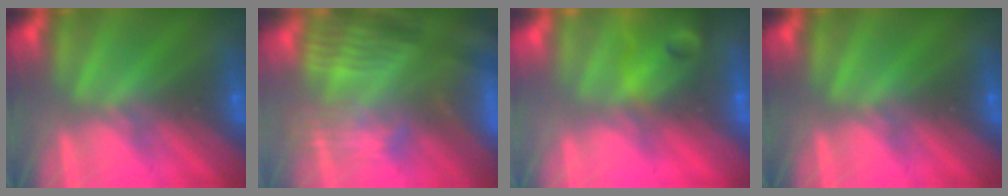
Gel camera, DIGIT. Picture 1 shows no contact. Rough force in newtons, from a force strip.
{"total": 12.7}
{"total": 10.7}
{"total": 0.0}